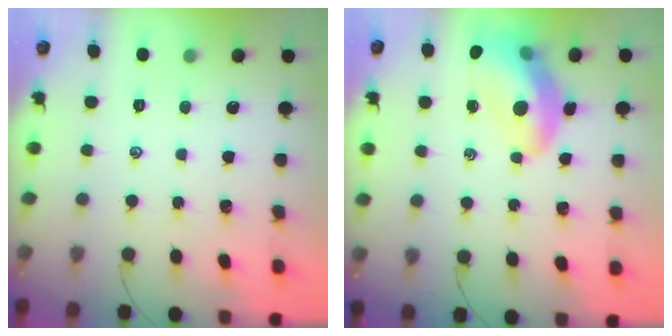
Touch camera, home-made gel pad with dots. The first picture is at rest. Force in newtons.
{"total": 13.8, "press": 13.3, "slide": 3.7}